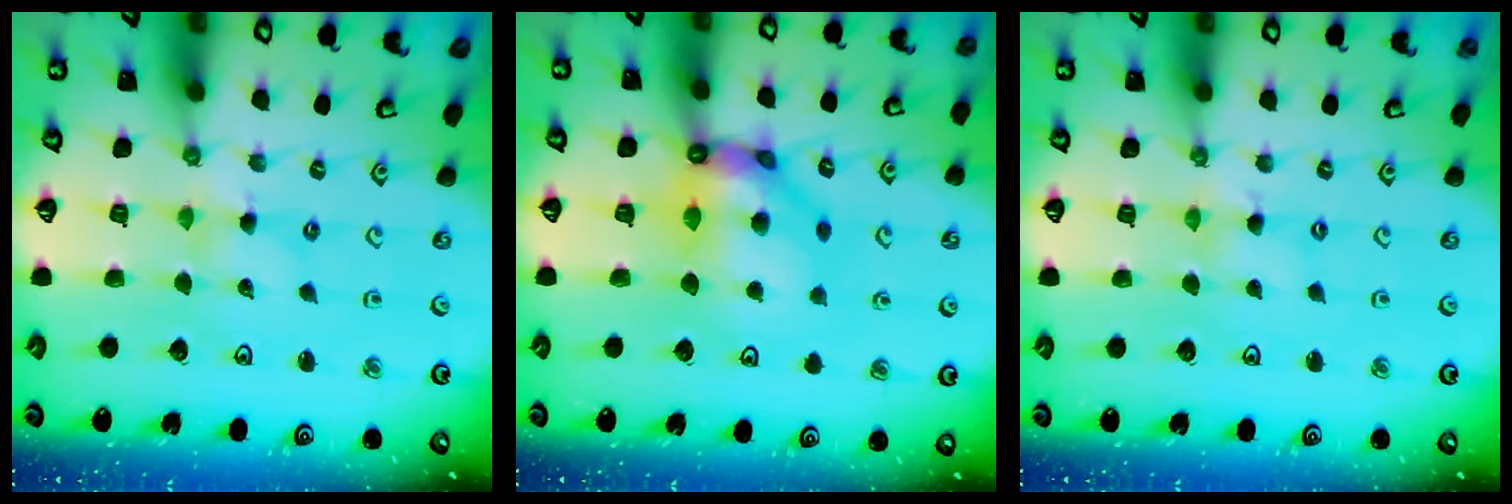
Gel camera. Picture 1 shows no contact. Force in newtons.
{"total": 11.8, "press": 11.8, "slide": 1.0}
{"total": 1.6, "press": 1.6, "slide": 0.3}